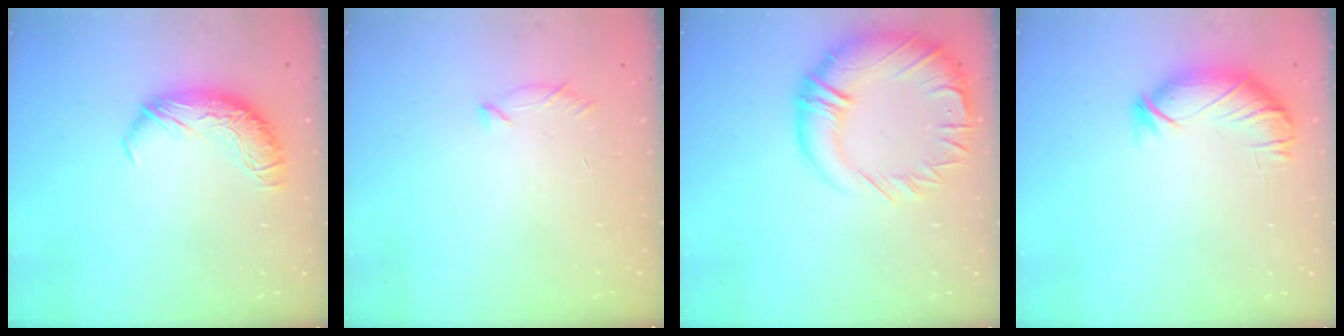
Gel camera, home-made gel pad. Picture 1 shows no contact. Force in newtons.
{"total": 7.0, "press": 6.9, "slide": 0.8}
{"total": 10.2, "press": 9.1, "slide": 4.7}
{"total": 3.8, "press": 3.5, "slide": 1.5}